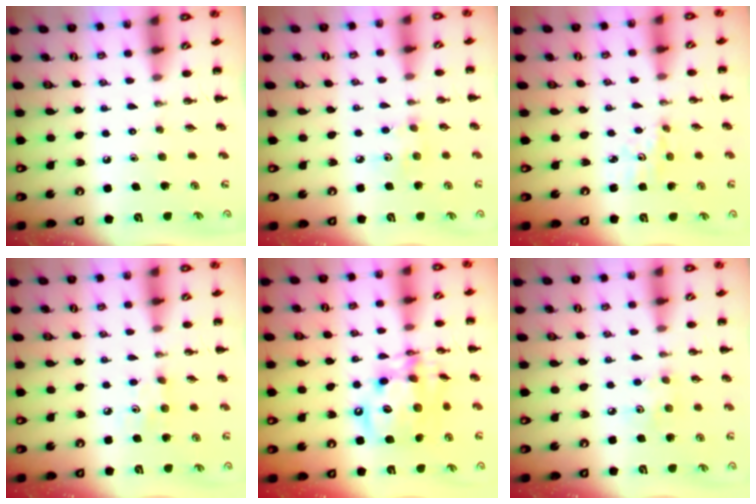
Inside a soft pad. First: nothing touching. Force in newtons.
{"total": 3.5, "press": 3.4, "slide": 0.6}
{"total": 3.0, "press": 2.9, "slide": 0.9}
{"total": 3.7, "press": 3.6, "slide": 0.9}
{"total": 13.5, "press": 13.4, "slide": 2.0}
{"total": 3.3, "press": 3.2, "slide": 0.8}